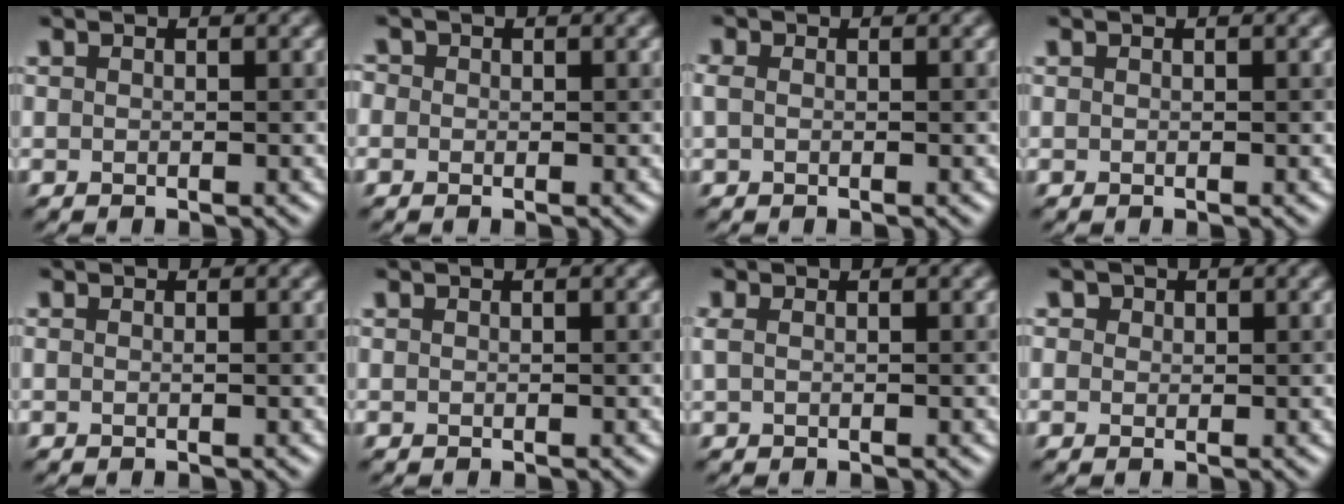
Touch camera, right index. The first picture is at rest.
{"total": 1.0, "force": [0.3, 0.9, 0.3], "torque": [-0.011, 0.002, -0.008]}
{"total": 0.9, "force": [0.1, 0.6, 0.7], "torque": [-0.019, 0.000, -0.003]}
{"total": 0.0}
{"total": 0.0}
{"total": 0.0}
{"total": 0.8, "force": [0.3, 0.3, 0.7], "torque": [-0.018, 0.000, 0.003]}
{"total": 1.3, "force": [0.7, 1.0, 0.4], "torque": [-0.003, 0.004, -0.005]}